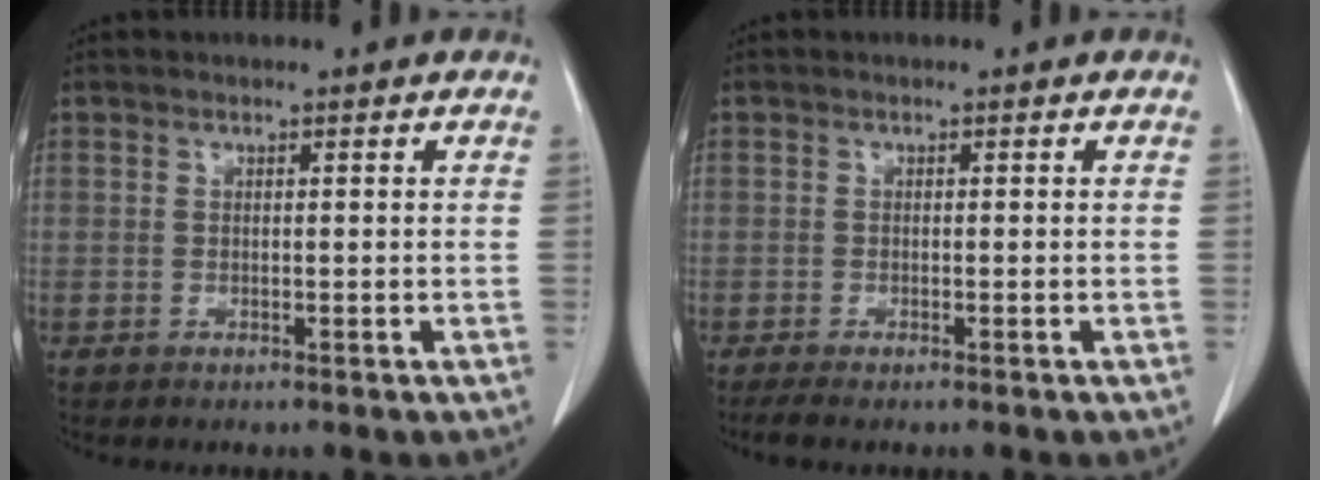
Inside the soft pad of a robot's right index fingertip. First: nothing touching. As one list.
[{"total": 2.5, "force": [-2.0, 0.2, 1.4], "torque": [-0.025, -0.009, -0.030]}]